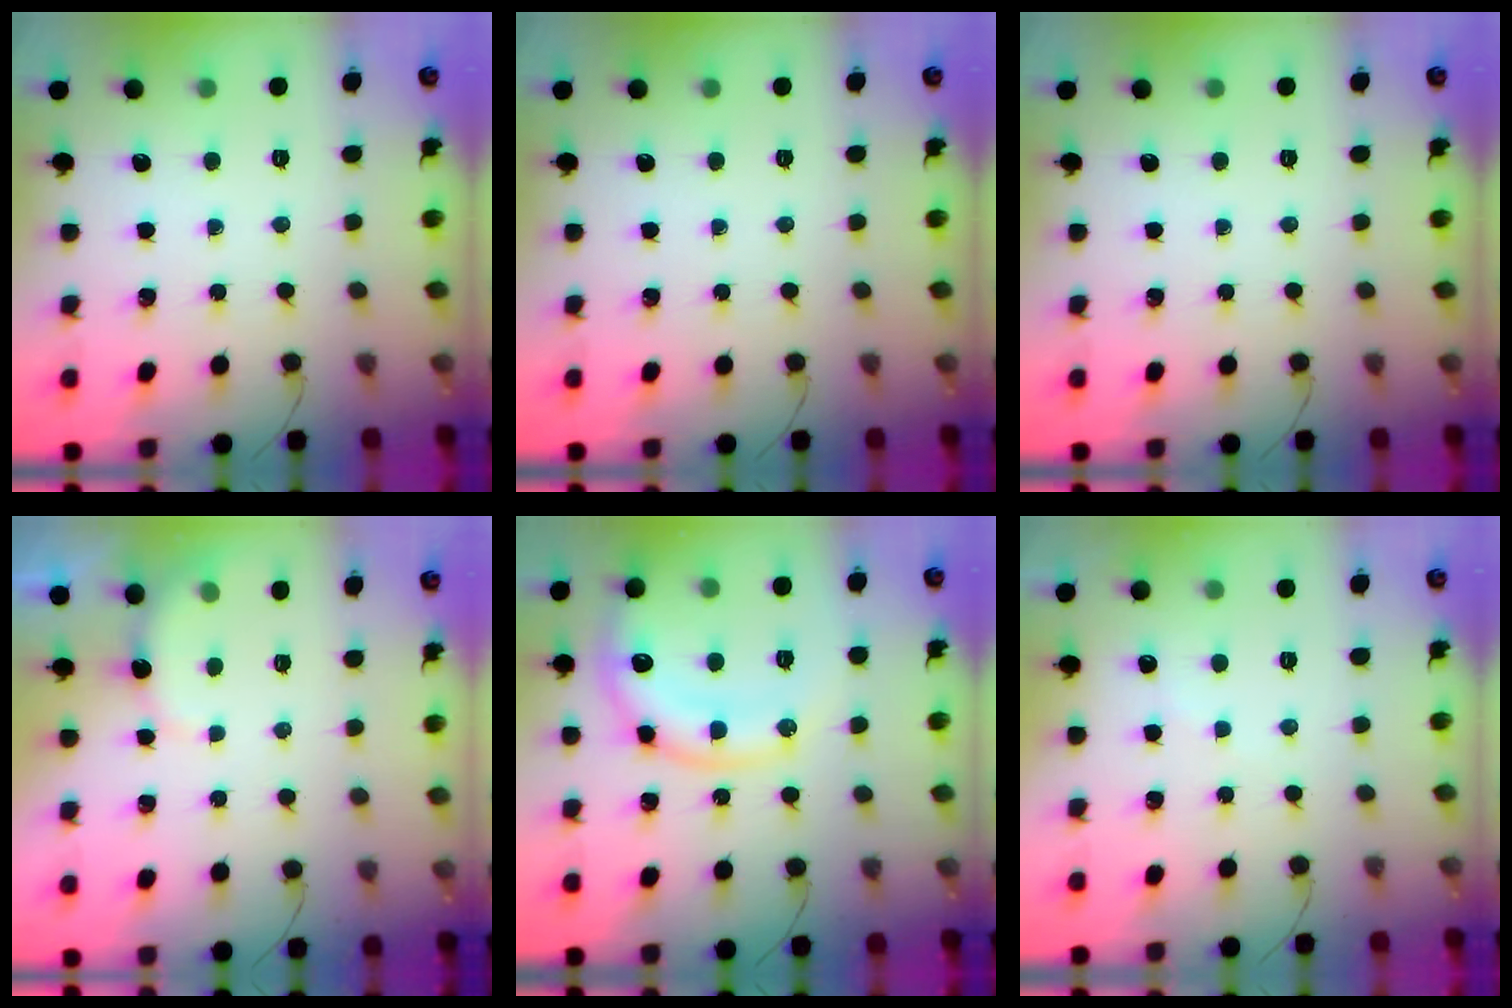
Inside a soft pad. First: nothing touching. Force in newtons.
{"total": 0.0}
{"total": 0.0}
{"total": 3.4, "press": 3.3, "slide": 0.9}
{"total": 14.7, "press": 14.6, "slide": 1.5}
{"total": 5.2, "press": 5.1, "slide": 0.9}